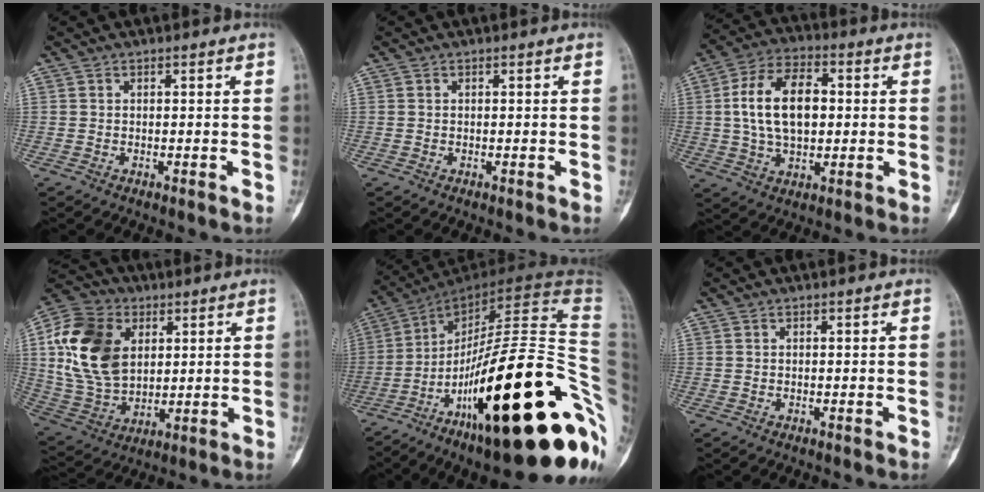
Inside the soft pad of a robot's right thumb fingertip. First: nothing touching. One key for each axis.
{"total": 0.0}
{"total": 14.6, "fx": 1.4, "fy": 8.7, "fz": 11.7, "tx": -0.198, "ty": 0.015, "tz": 0.022}
{"total": 19.5, "fx": 4.8, "fy": 13.7, "fz": 13.0, "tx": -0.242, "ty": -0.006, "tz": 0.095}
{"total": 39.9, "fx": -12.5, "fy": 10.2, "fz": 36.5, "tx": -0.468, "ty": 0.067, "tz": -0.192}
{"total": 0.0}